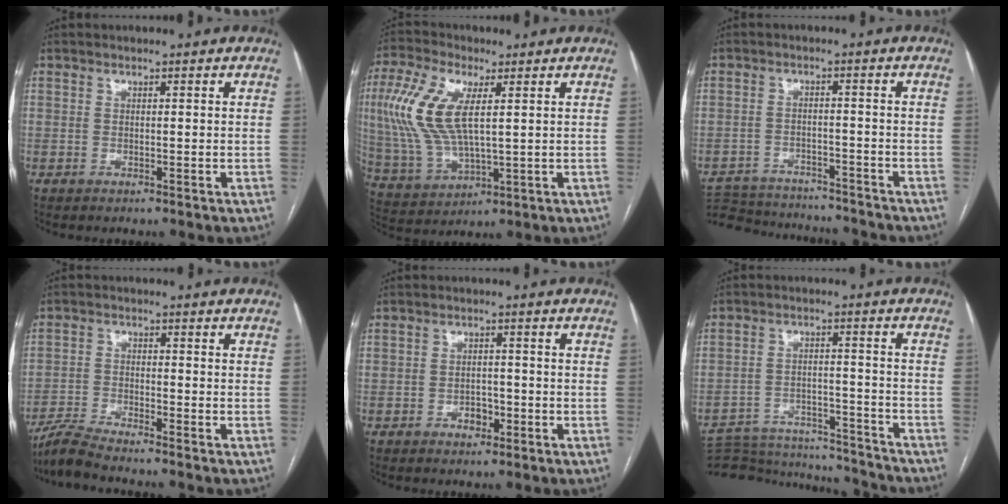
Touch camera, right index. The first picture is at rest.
{"total": 12.8, "force": [2.9, 4.9, 11.5], "torque": [-0.276, 0.010, 0.062]}
{"total": 17.1, "force": [-15.7, 4.1, 5.2], "torque": [-0.126, -0.006, -0.222]}
{"total": 4.9, "force": [-4.6, -0.8, 1.6], "torque": [-0.038, -0.023, -0.094]}
{"total": 2.7, "force": [-1.2, 1.9, 1.5], "torque": [-0.018, 0.005, -0.014]}
{"total": 19.5, "force": [-18.7, 3.5, 4.4], "torque": [-0.100, 0.003, -0.262]}